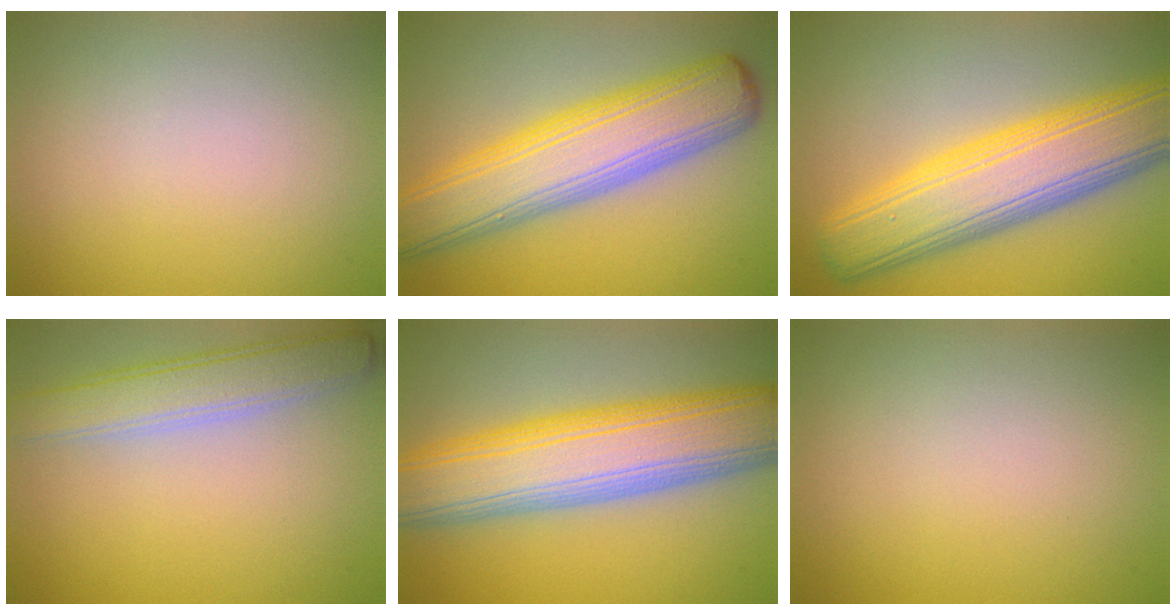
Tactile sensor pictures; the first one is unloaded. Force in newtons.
{"total": 9.6, "press": 9.6, "slide": 0.3}
{"total": 10.1, "press": 10.1, "slide": 0.4}
{"total": 4.2, "press": 4.2, "slide": 0.2}
{"total": 11.4, "press": 11.3, "slide": 0.6}
{"total": 0.0}